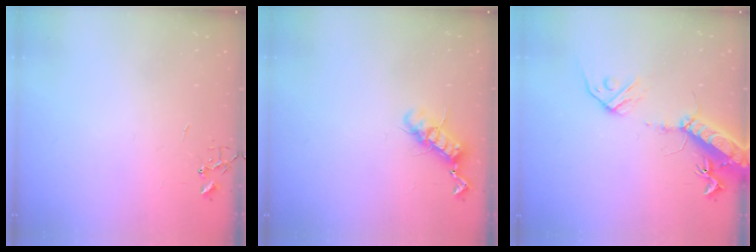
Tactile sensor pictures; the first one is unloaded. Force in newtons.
{"total": 11.3, "press": 11.2, "slide": 1.2}
{"total": 16.9, "press": 16.5, "slide": 3.8}